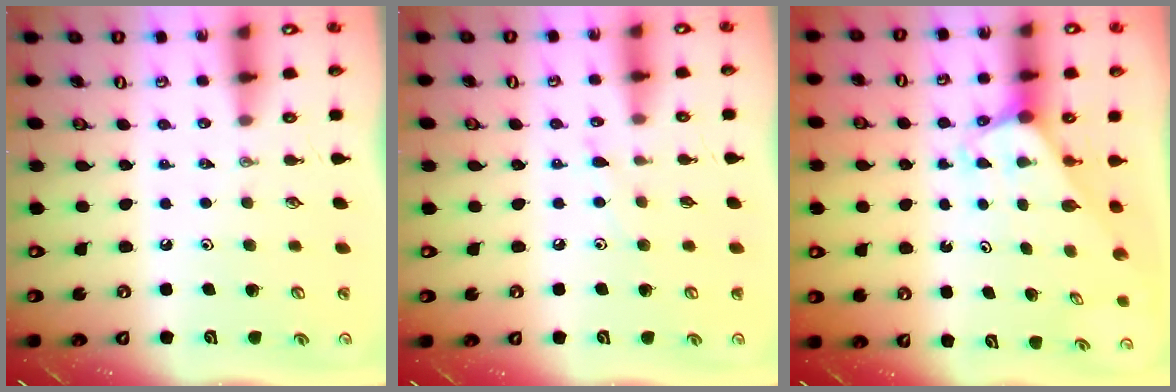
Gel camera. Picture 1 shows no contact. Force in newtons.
{"total": 7.3, "press": 7.3, "slide": 0.6}
{"total": 2.0, "press": 2.0, "slide": 0.1}